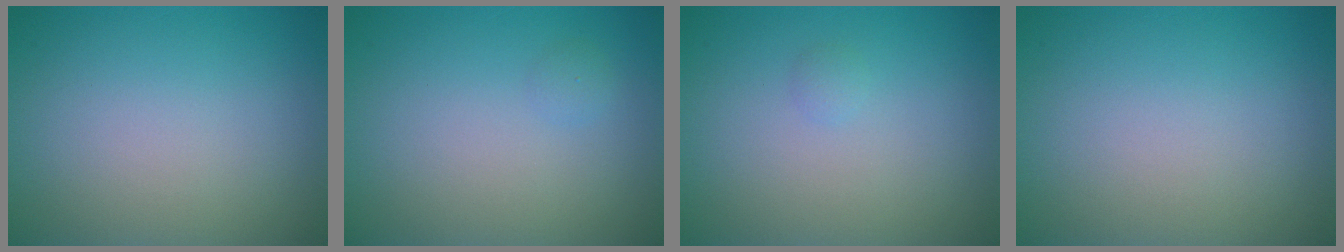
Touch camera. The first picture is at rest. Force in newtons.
{"total": 0.6, "press": 0.6, "slide": 0.0}
{"total": 0.5, "press": 0.5, "slide": 0.0}
{"total": 0.0}